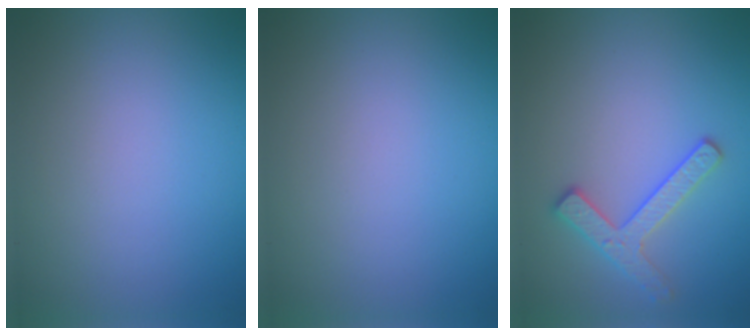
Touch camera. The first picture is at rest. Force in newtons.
{"total": 0.0}
{"total": 2.5, "press": 2.5, "slide": 0.4}